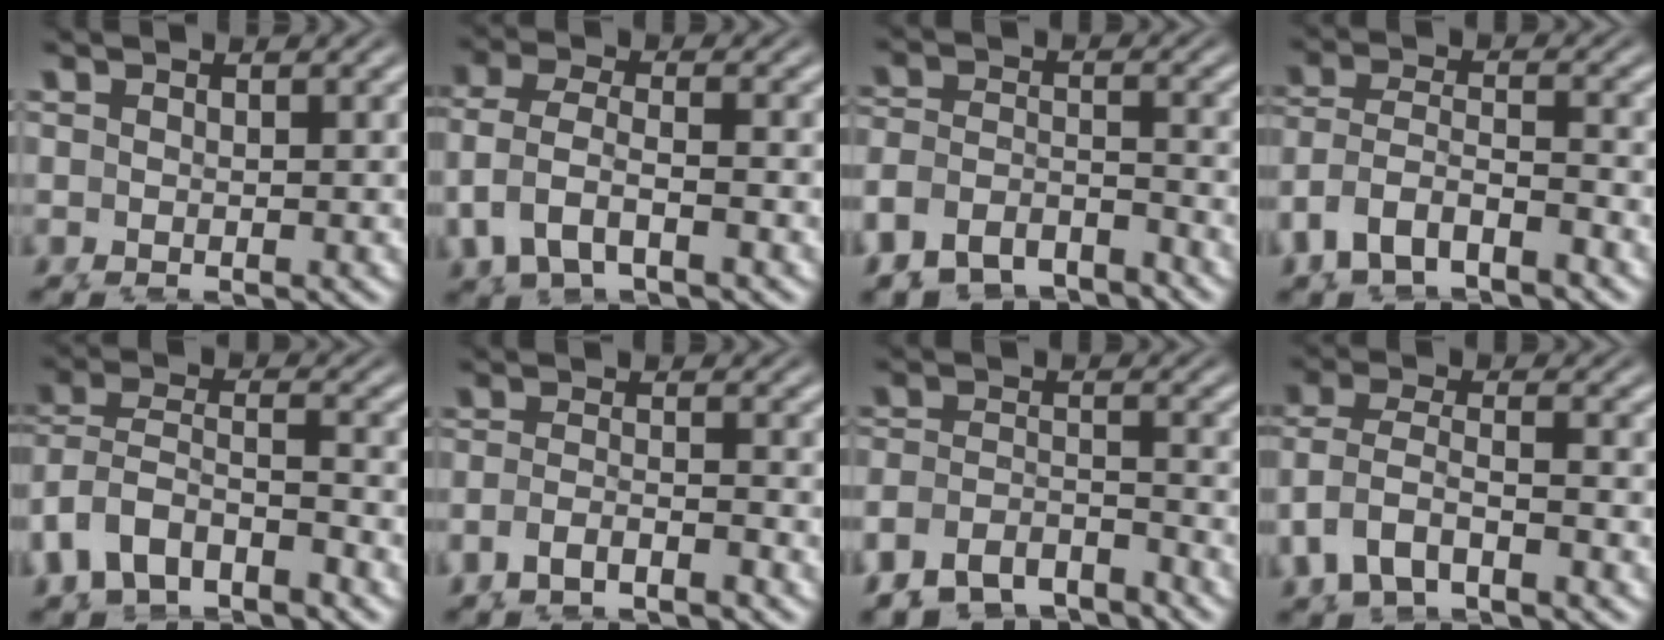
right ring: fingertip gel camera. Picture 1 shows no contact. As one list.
[{"total": 4.0, "force": [0.5, 3.1, 2.6], "torque": [-0.086, -0.027, 0.025]}, {"total": 8.5, "force": [-4.8, 6.8, 1.6], "torque": [-0.058, -0.036, -0.083]}, {"total": 8.1, "force": [-2.2, 7.2, 3.1], "torque": [-0.107, -0.037, -0.030]}, {"total": 9.4, "force": [-2.1, 8.6, 3.1], "torque": [-0.115, -0.034, -0.035]}, {"total": 4.3, "force": [-2.3, 3.1, 1.8], "torque": [-0.057, -0.025, -0.031]}, {"total": 9.3, "force": [-5.7, 7.0, 1.9], "torque": [-0.058, -0.039, -0.097]}, {"total": 5.0, "force": [-0.2, 4.3, 2.6], "torque": [-0.096, -0.034, 0.014]}]